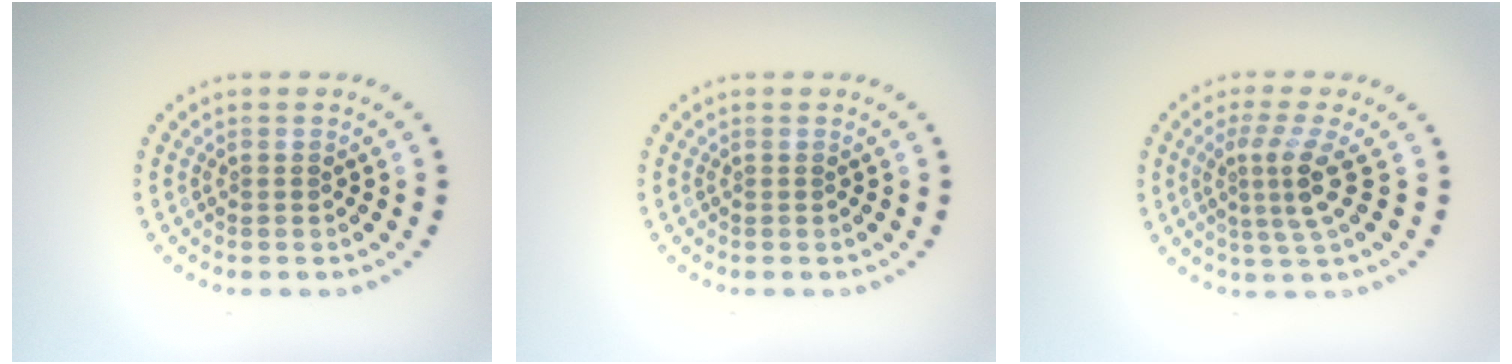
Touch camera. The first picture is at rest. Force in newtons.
{"total": 0.0}
{"total": 3.5, "press": 2.4, "slide": 2.5}